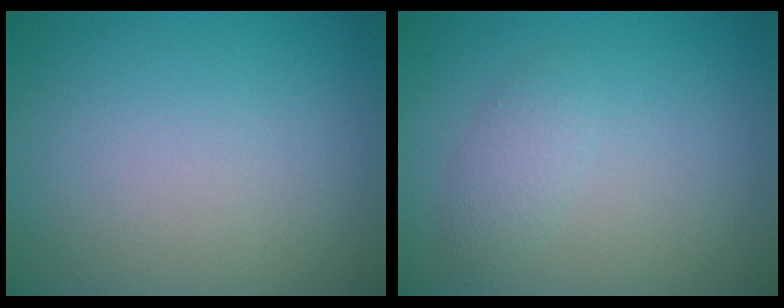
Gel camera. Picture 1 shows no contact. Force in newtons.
{"total": 1.6, "press": 1.6, "slide": 0.1}